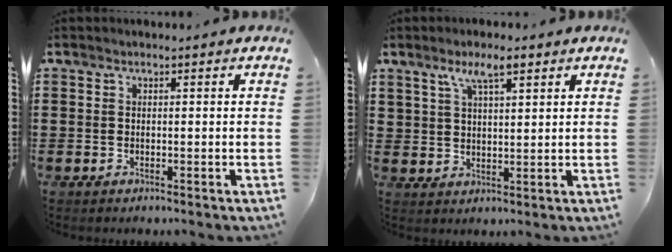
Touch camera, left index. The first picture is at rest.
{"total": 4.9, "force": [3.1, 2.0, 3.2], "torque": [-0.054, 0.001, 0.051]}